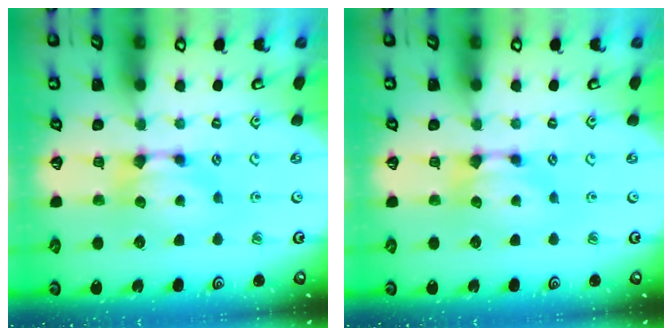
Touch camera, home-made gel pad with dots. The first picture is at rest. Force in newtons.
{"total": 0.0}